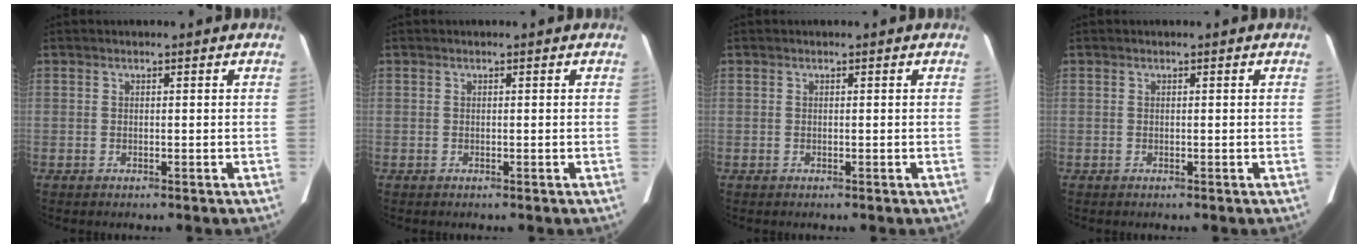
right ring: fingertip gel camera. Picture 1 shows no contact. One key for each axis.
{"total": 0.0}
{"total": 0.0}
{"total": 0.0}